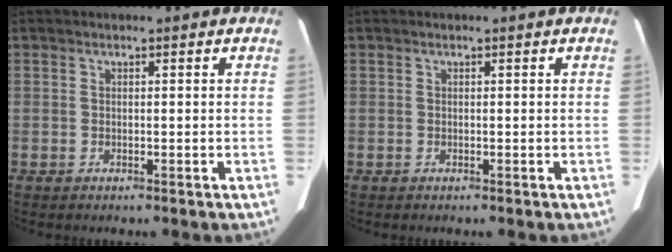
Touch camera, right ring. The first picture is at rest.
{"total": 0.0}